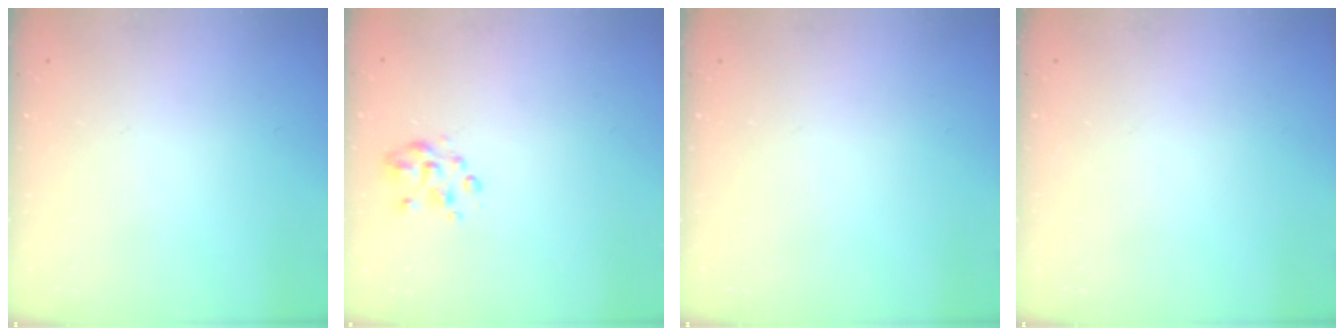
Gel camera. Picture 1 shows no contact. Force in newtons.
{"total": 3.7, "press": 3.4, "slide": 1.4}
{"total": 0.0}
{"total": 0.0}